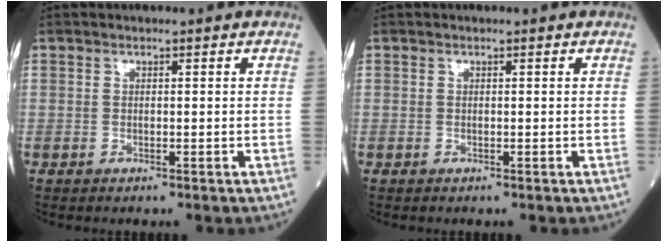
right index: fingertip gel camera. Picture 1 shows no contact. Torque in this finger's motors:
{"motor_torque": [0.00, 0.00, 0.00, -0.01]}